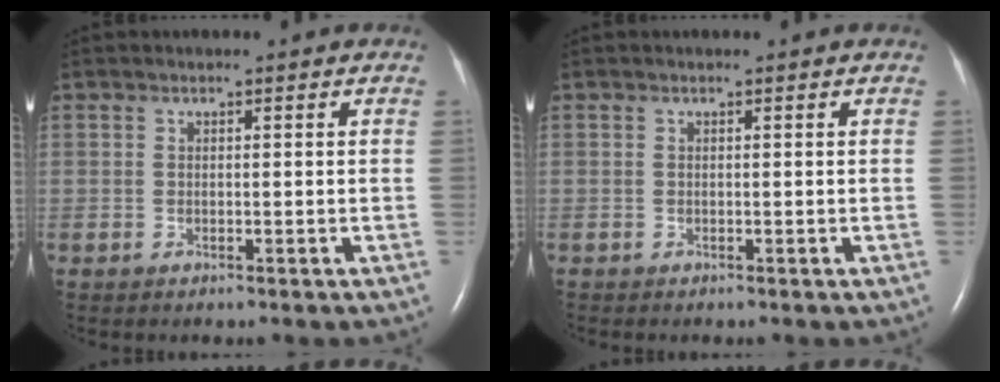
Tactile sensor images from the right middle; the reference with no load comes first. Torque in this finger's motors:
{"motor_torque": [-0.35, 0.14, -0.04, 0.01]}